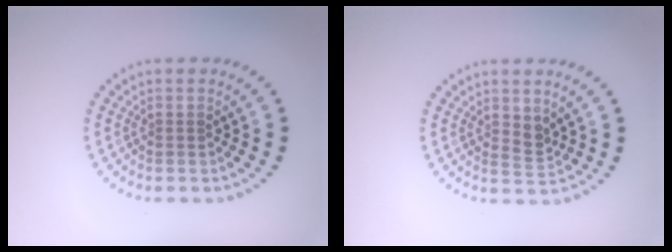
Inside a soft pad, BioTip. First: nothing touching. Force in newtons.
{"total": 1.4, "press": 1.3, "slide": 0.7}